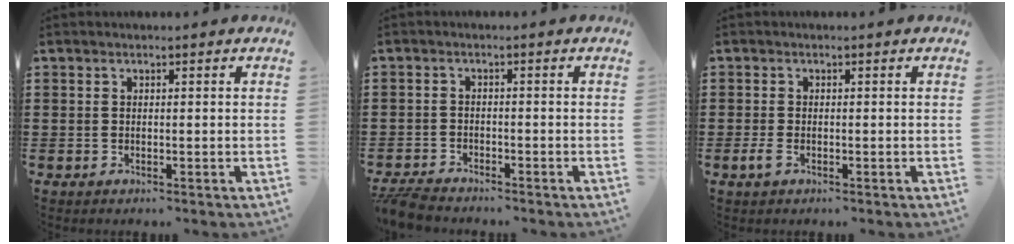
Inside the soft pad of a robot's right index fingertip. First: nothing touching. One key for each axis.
{"total": 3.6, "fx": -3.5, "fy": 0.6, "fz": 0.6, "tx": -0.034, "ty": -0.007, "tz": -0.078}
{"total": 1.5, "fx": -0.7, "fy": 0.6, "fz": 1.1, "tx": -0.037, "ty": -0.008, "tz": -0.017}